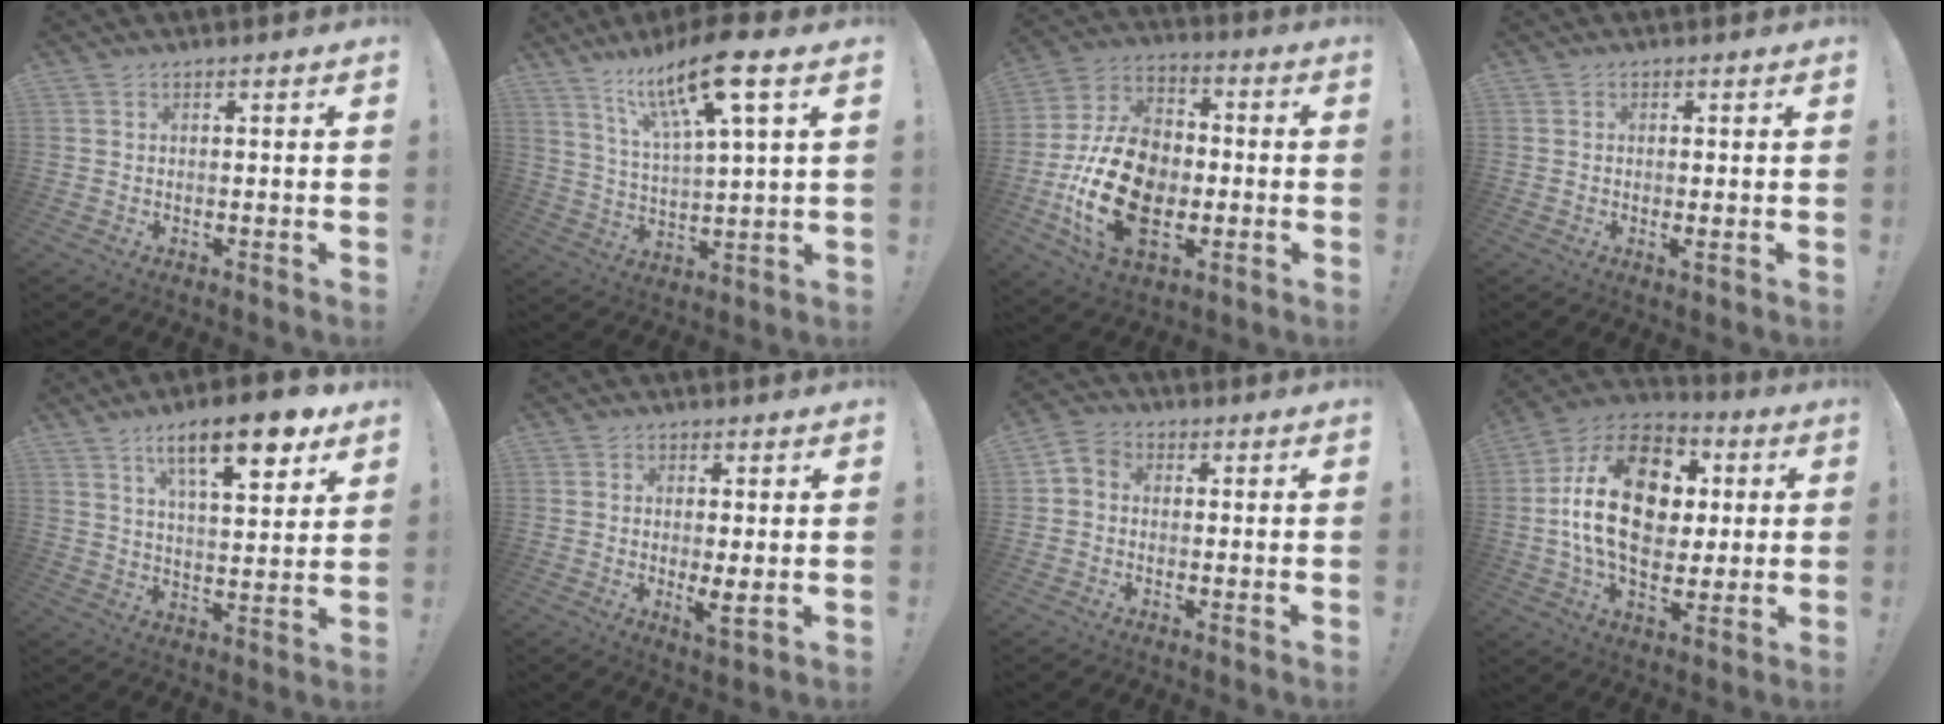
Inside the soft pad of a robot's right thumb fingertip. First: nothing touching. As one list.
[{"total": 16.0, "force": [9.4, 3.3, 12.5], "torque": [-0.214, -0.042, 0.146]}, {"total": 22.7, "force": [-5.0, 15.3, 16.0], "torque": [-0.316, 0.031, -0.071]}, {"total": 1.7, "force": [0.1, 0.2, 1.7], "torque": [-0.025, -0.003, 0.002]}, {"total": 16.2, "force": [9.1, 4.9, 12.5], "torque": [-0.191, -0.040, 0.141]}, {"total": 4.6, "force": [-0.2, 0.8, 4.5], "torque": [-0.069, -0.016, -0.001]}, {"total": 3.6, "force": [-1.0, 2.9, 2.0], "torque": [-0.043, 0.010, -0.016]}, {"total": 23.1, "force": [3.5, 15.3, 17.0], "torque": [-0.282, 0.003, 0.063]}]